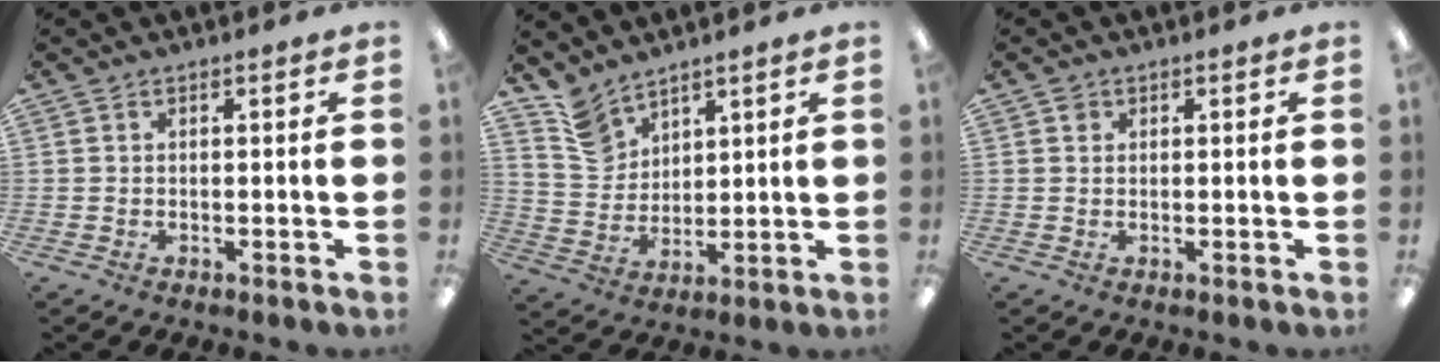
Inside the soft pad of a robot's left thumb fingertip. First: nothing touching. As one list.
[{"total": 8.4, "force": [6.7, 4.7, 1.7], "torque": [-0.040, -0.033, 0.131]}, {"total": 1.1, "force": [0.6, 0.9, 0.2], "torque": [0.003, 0.000, 0.010]}]